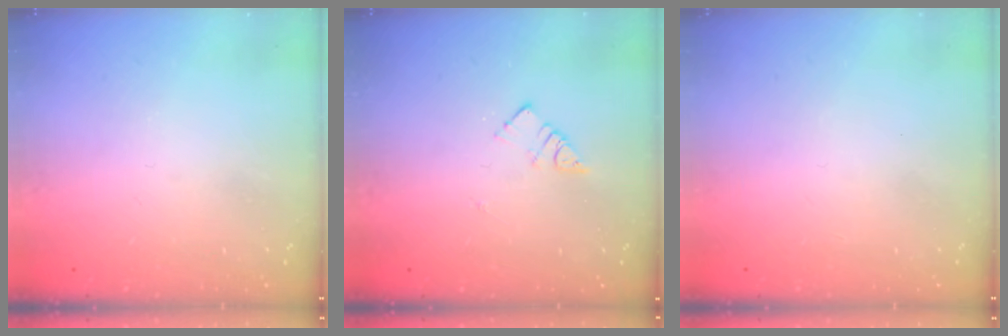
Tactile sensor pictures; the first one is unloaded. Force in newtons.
{"total": 4.6, "press": 4.6, "slide": 0.2}
{"total": 1.5, "press": 1.5, "slide": 0.1}